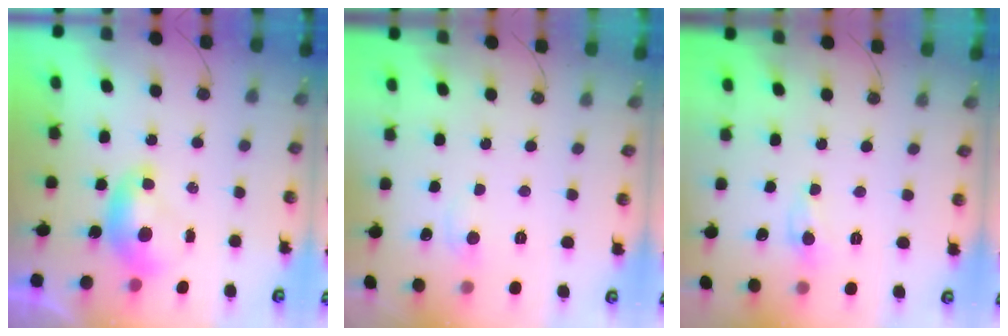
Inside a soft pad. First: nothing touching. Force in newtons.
{"total": 1.1, "press": 0.9, "slide": 0.7}
{"total": 0.0}